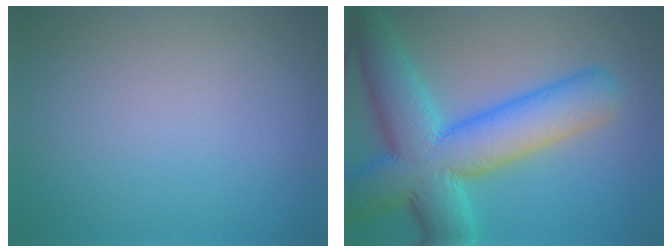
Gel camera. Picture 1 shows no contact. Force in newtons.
{"total": 11.7, "press": 11.7, "slide": 0.2}